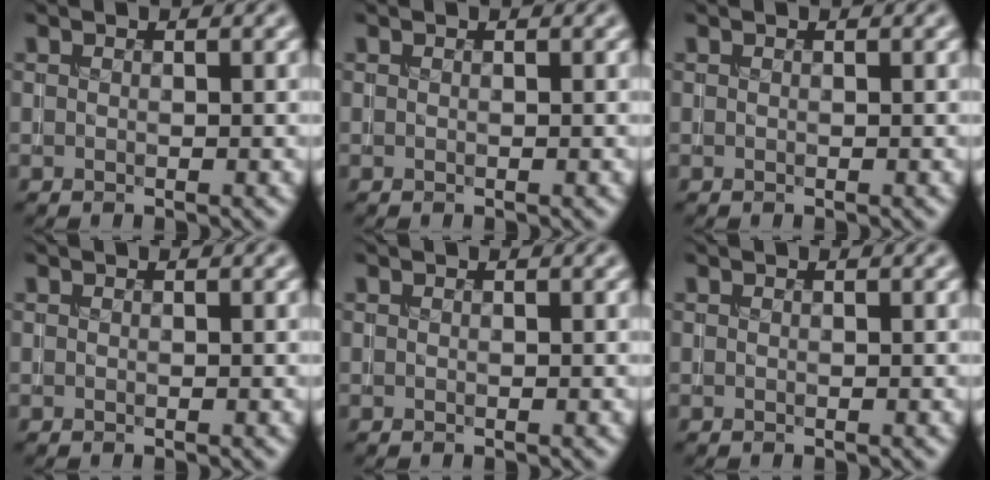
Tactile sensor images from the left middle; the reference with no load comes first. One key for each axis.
{"total": 0.0}
{"total": 0.0}
{"total": 0.0}
{"total": 0.0}
{"total": 0.0}